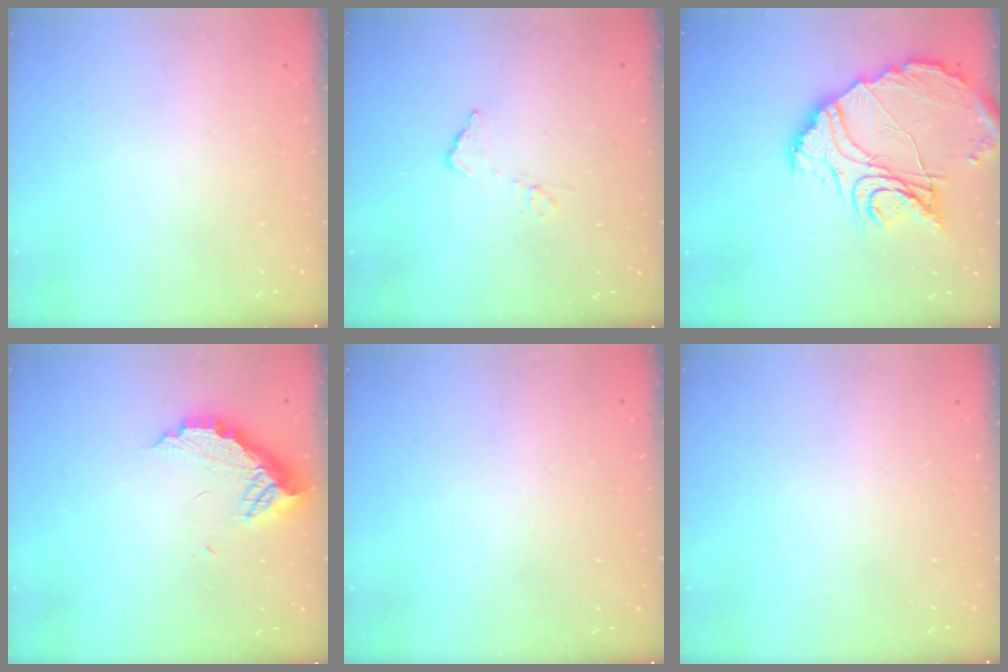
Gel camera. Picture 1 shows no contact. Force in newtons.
{"total": 6.4, "press": 6.4, "slide": 0.4}
{"total": 17.9, "press": 17.8, "slide": 1.9}
{"total": 10.0, "press": 10.0, "slide": 0.7}
{"total": 4.2, "press": 4.2, "slide": 0.2}
{"total": 0.0}